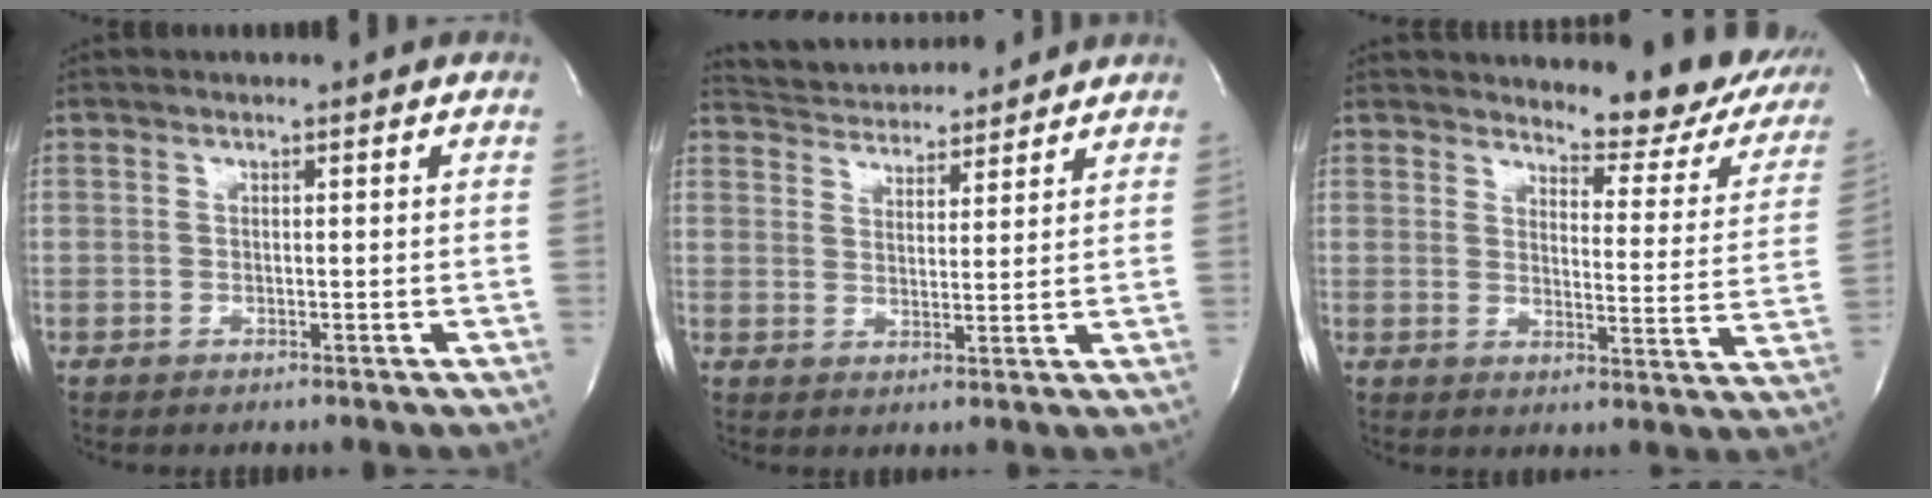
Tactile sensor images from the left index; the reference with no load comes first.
{"total": 10.5, "force": [10.1, 1.7, 2.2], "torque": [-0.042, 0.020, 0.156]}
{"total": 13.6, "force": [12.3, 3.8, 4.2], "torque": [-0.022, -0.046, 0.121]}